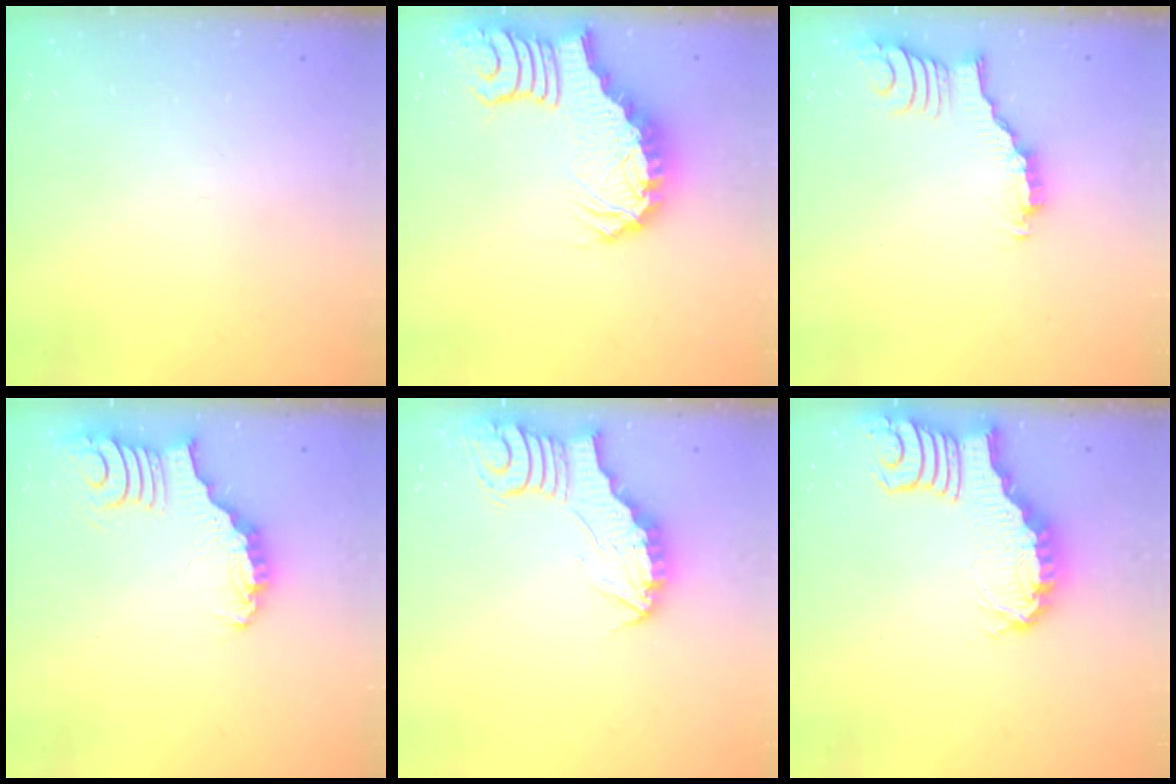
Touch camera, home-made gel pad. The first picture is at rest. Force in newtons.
{"total": 3.5, "press": 3.4, "slide": 0.8}
{"total": 3.0, "press": 2.9, "slide": 0.4}
{"total": 3.5, "press": 3.5, "slide": 0.5}
{"total": 3.4, "press": 3.3, "slide": 0.4}
{"total": 2.5, "press": 2.4, "slide": 0.5}